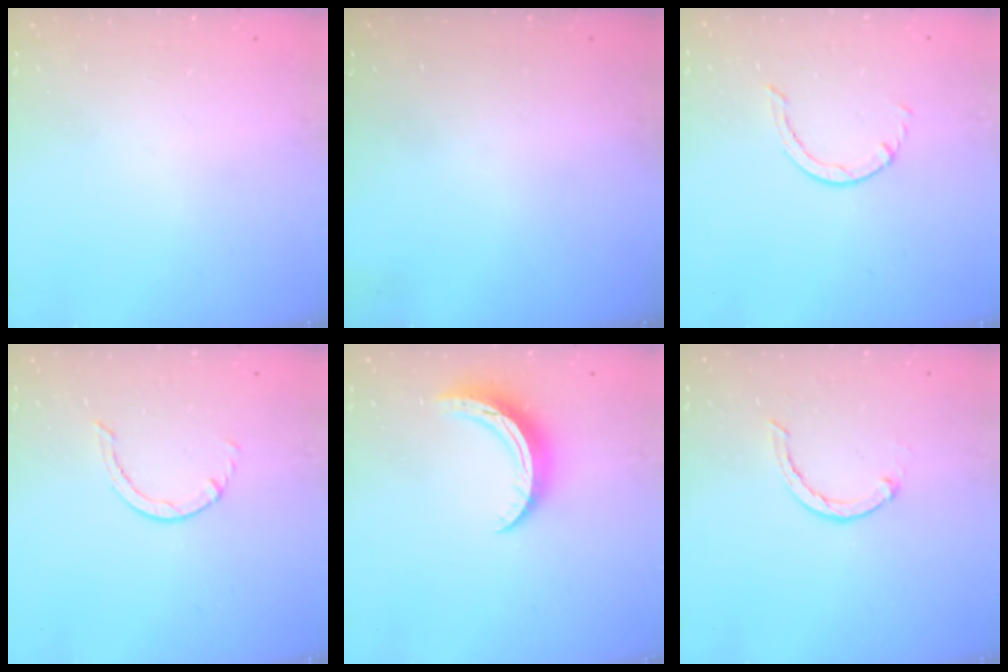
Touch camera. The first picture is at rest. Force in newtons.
{"total": 0.0}
{"total": 0.6, "press": 0.6, "slide": 0.1}
{"total": 0.6, "press": 0.6, "slide": 0.1}
{"total": 9.9, "press": 9.9, "slide": 0.5}
{"total": 2.3, "press": 2.3, "slide": 0.3}